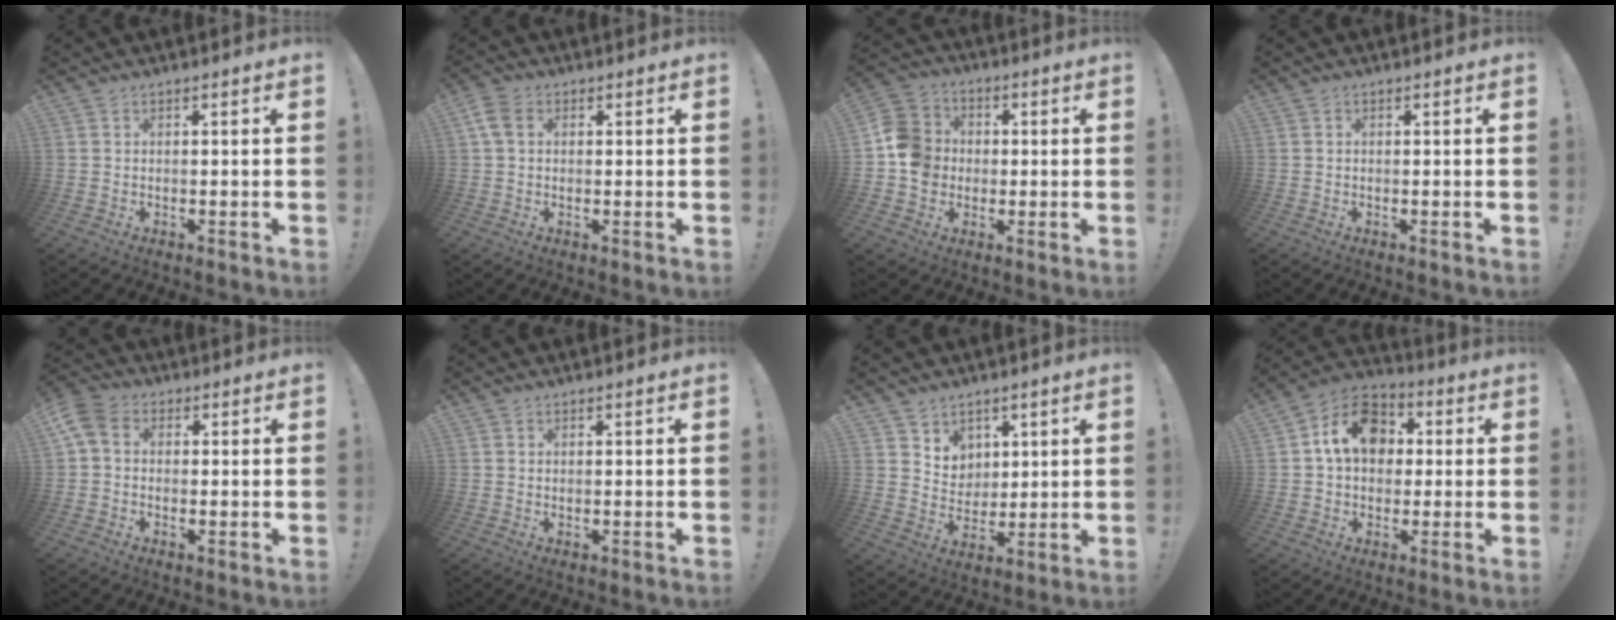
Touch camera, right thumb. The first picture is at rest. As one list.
[{"total": 5.2, "force": [1.5, 3.6, 3.4], "torque": [-0.071, 0.006, 0.031]}, {"total": 5.9, "force": [2.2, 4.1, 3.6], "torque": [-0.067, -0.007, 0.040]}, {"total": 0.0}, {"total": 7.0, "force": [1.4, 5.1, 4.6], "torque": [-0.096, 0.002, 0.032]}, {"total": 0.6, "force": [0.5, 0.2, 0.1], "torque": [0.002, -0.001, 0.010]}, {"total": 6.9, "force": [4.5, 5.1, 0.5], "torque": [-0.016, -0.042, 0.091]}, {"total": 14.7, "force": [3.8, 11.4, 8.4], "torque": [-0.124, 0.005, 0.078]}]